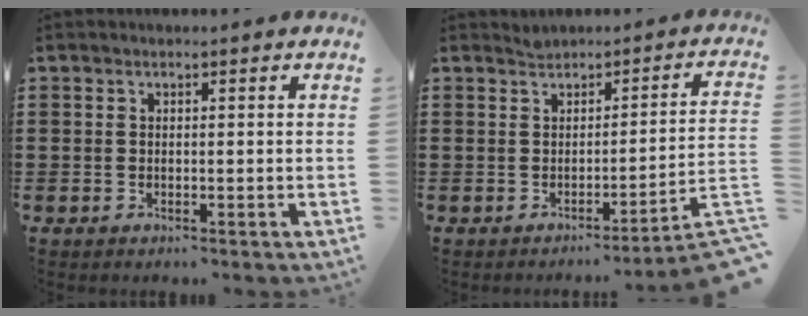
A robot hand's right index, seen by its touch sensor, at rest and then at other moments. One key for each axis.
{"total": 2.6, "fx": -1.2, "fy": -0.9, "fz": 2.1, "tx": -0.039, "ty": -0.016, "tz": -0.026}